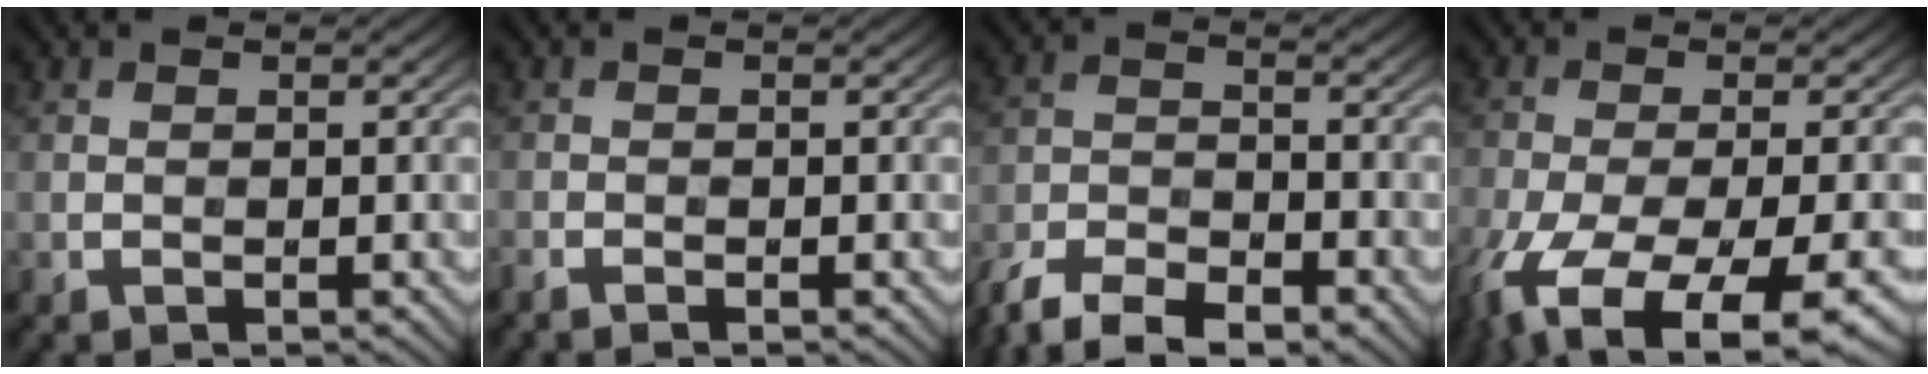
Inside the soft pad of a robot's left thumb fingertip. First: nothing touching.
{"total": 1.3, "force": [-1.2, 0.1, 0.6], "torque": [-0.013, -0.005, -0.027]}
{"total": 8.7, "force": [-6.8, 3.2, 4.5], "torque": [-0.084, -0.010, -0.137]}
{"total": 14.6, "force": [-8.7, 5.2, 10.5], "torque": [-0.240, -0.060, -0.122]}